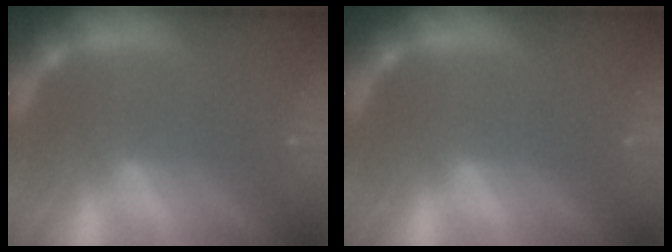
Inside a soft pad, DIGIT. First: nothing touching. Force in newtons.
{"total": 0.0}